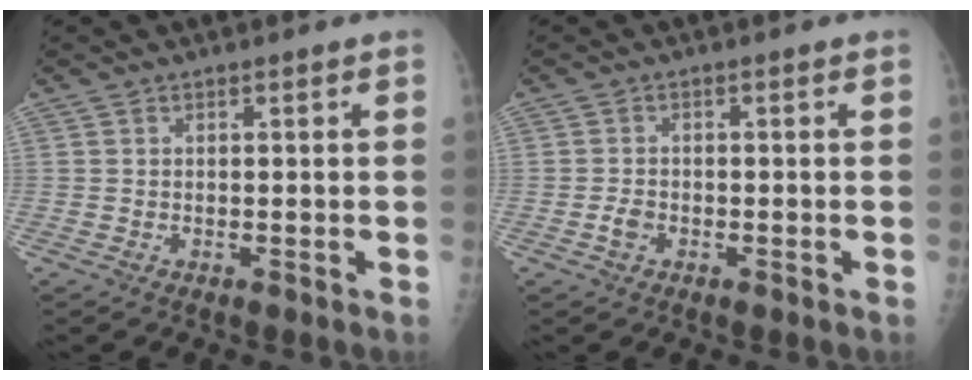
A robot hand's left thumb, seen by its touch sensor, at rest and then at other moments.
{"total": 2.1, "force": [-0.9, 1.4, 1.2], "torque": [-0.023, 0.004, -0.017]}